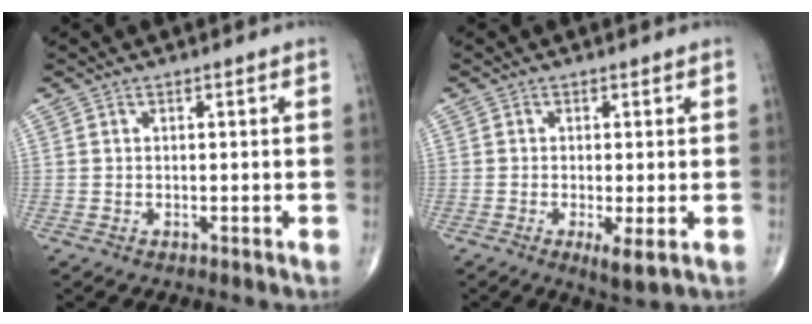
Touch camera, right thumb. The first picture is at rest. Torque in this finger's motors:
{"motor_torque": [-0.36, 0.05, -0.32, -0.28, 0.00]}